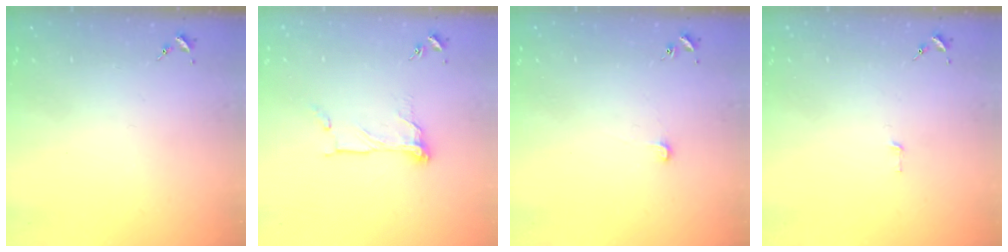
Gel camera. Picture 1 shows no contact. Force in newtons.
{"total": 9.4, "press": 9.4, "slide": 0.3}
{"total": 3.5, "press": 3.5, "slide": 0.3}
{"total": 2.4, "press": 2.4, "slide": 0.2}